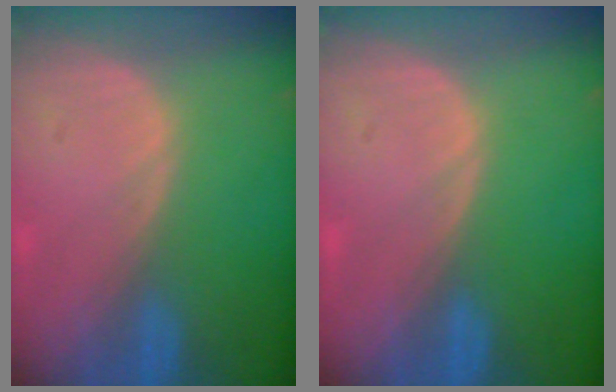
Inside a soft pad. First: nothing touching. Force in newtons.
{"total": 0.0}